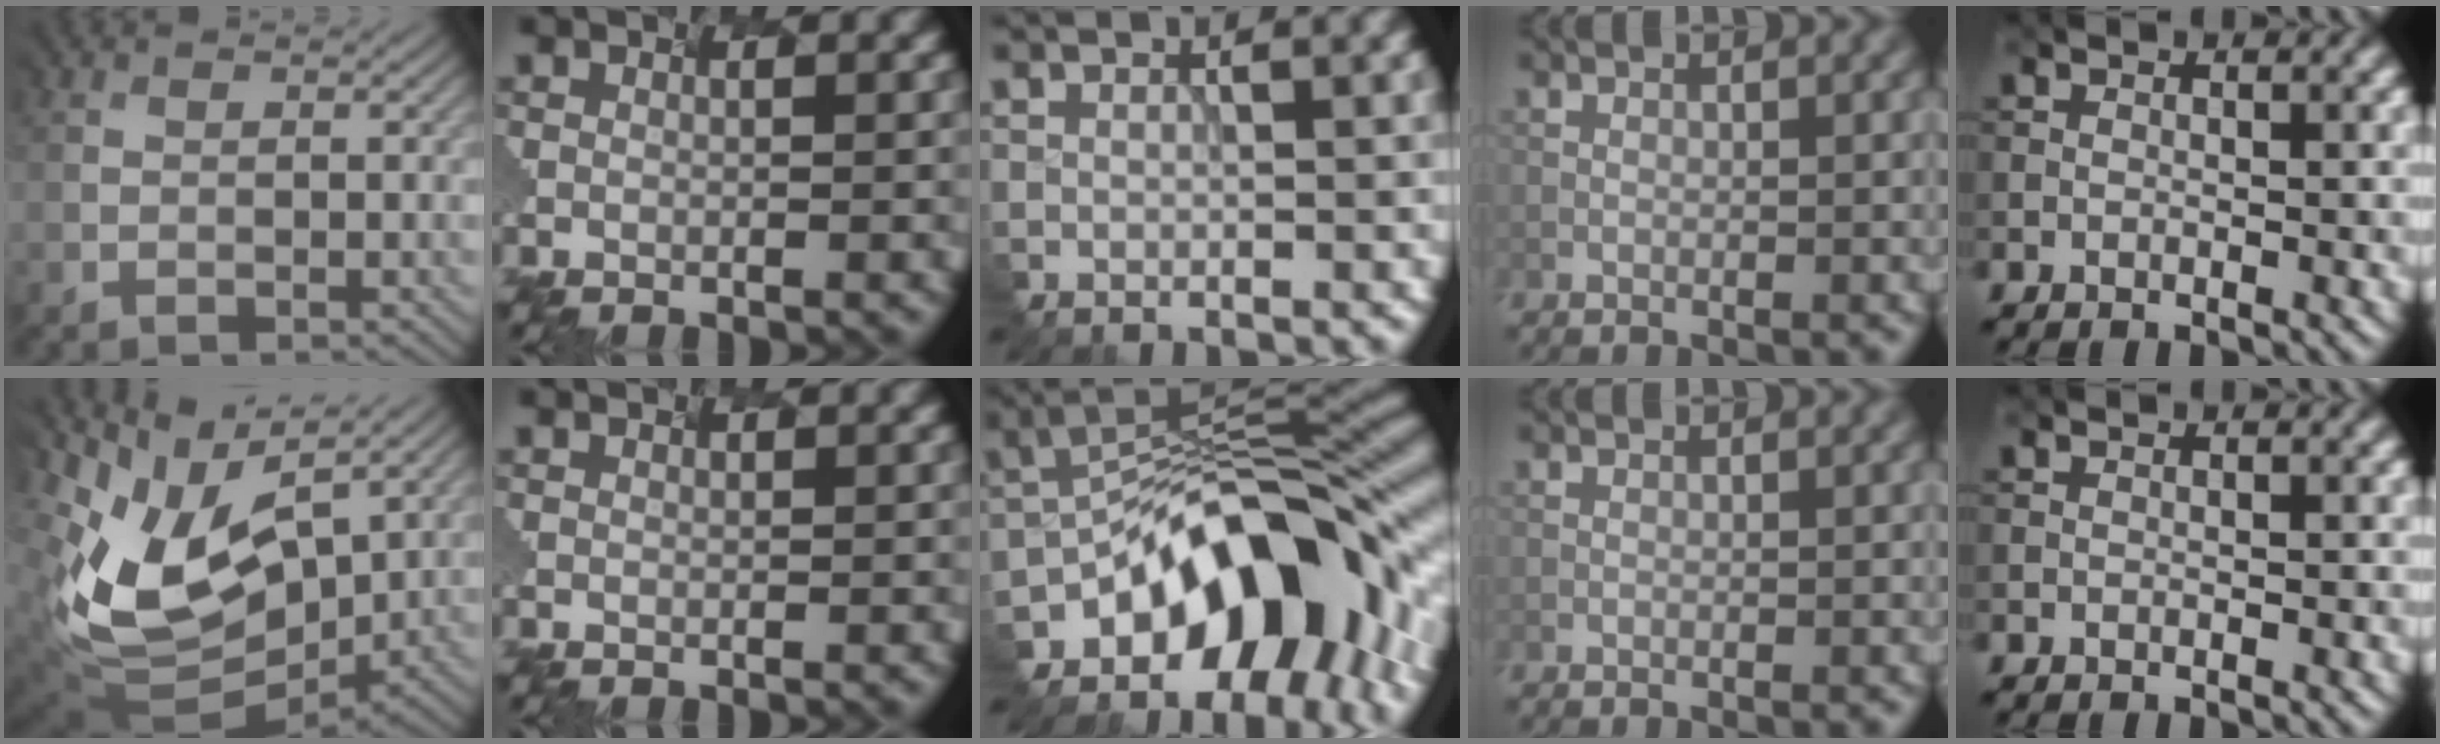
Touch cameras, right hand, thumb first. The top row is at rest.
{"thumb": {"total": 12.4, "force": [4.3, 8.4, 8.1], "torque": [-0.186, -0.005, 0.094]}, "middle": {"total": 12.1, "force": [-5.9, 6.8, 8.2], "torque": [-0.099, 0.006, -0.117]}}